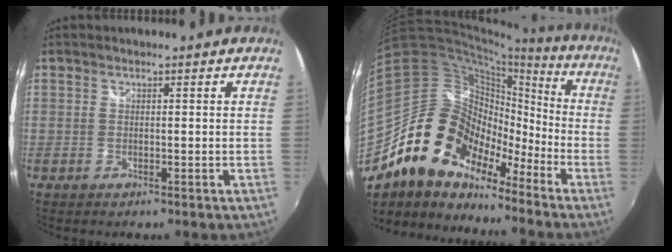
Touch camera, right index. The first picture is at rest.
{"total": 17.3, "force": [-11.9, 10.4, 6.9], "torque": [-0.132, 0.023, -0.224]}